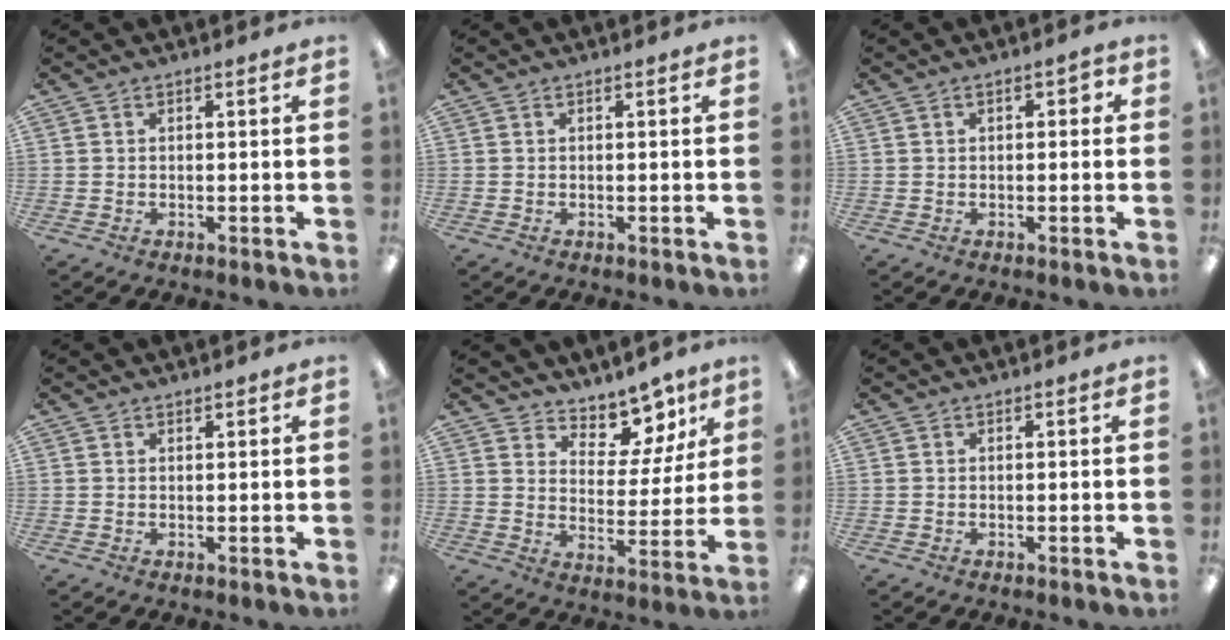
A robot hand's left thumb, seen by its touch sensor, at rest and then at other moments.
{"total": 0.0}
{"total": 2.7, "force": [0.5, 1.5, 2.2], "torque": [-0.035, 0.006, 0.006]}
{"total": 0.7, "force": [0.7, 0.2, 0.1], "torque": [-0.002, 0.001, 0.012]}
{"total": 9.9, "force": [8.4, 4.5, 2.7], "torque": [-0.046, -0.069, 0.153]}
{"total": 0.0}